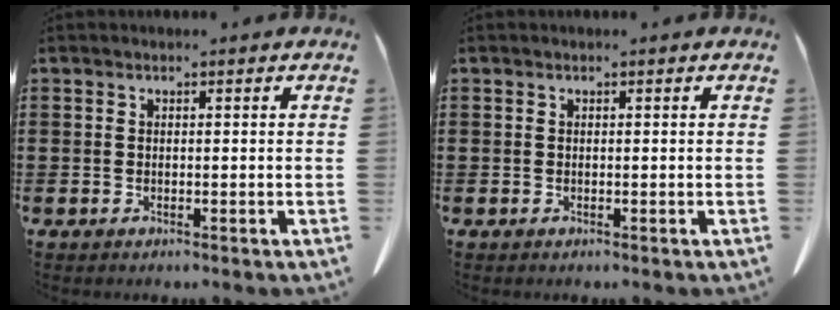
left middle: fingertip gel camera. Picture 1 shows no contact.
{"total": 0.0}